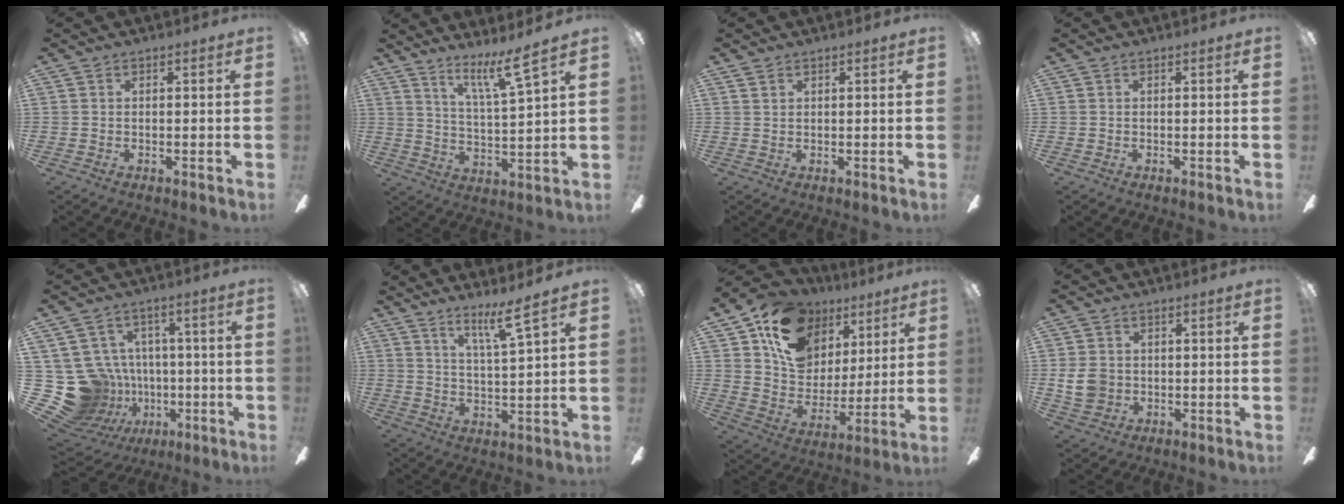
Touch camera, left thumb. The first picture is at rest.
{"total": 10.0, "force": [7.7, 0.6, 6.4], "torque": [-0.110, -0.051, 0.127]}
{"total": 1.0, "force": [0.6, 0.5, 0.7], "torque": [-0.014, 0.001, 0.012]}
{"total": 0.0}
{"total": 17.2, "force": [-2.1, 16.0, 6.0], "torque": [-0.159, 0.004, 0.005]}
{"total": 7.9, "force": [6.1, 0.2, 5.0], "torque": [-0.089, -0.038, 0.100]}
{"total": 18.1, "force": [10.4, 12.9, 7.2], "torque": [-0.133, -0.052, 0.195]}
{"total": 6.2, "force": [0.0, 5.4, 3.0], "torque": [-0.074, 0.008, -0.001]}